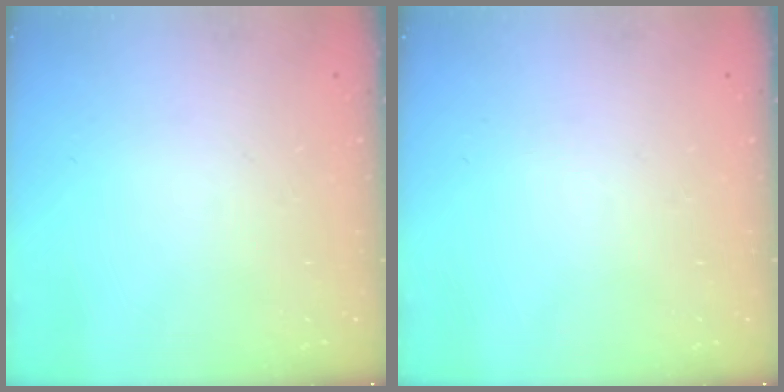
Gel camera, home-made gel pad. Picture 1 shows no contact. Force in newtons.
{"total": 0.0}